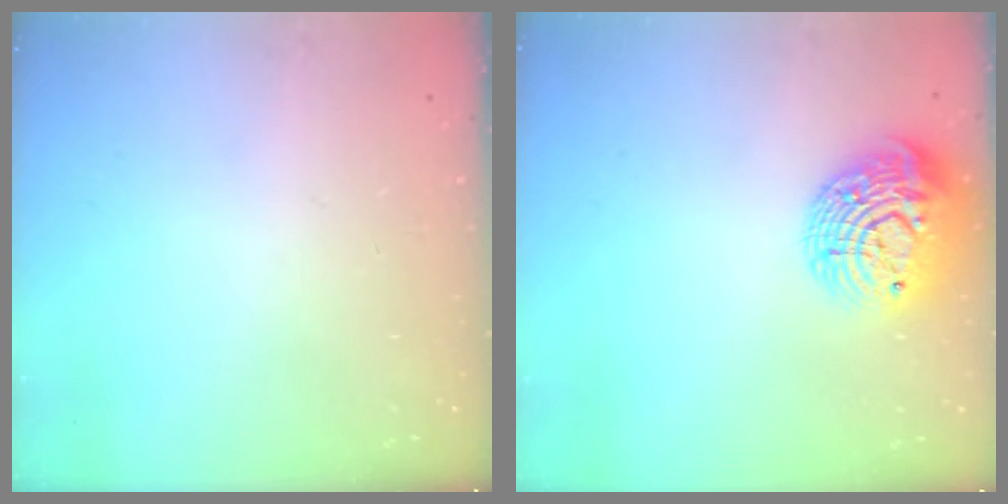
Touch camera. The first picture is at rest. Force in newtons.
{"total": 15.1, "press": 15.1, "slide": 1.0}